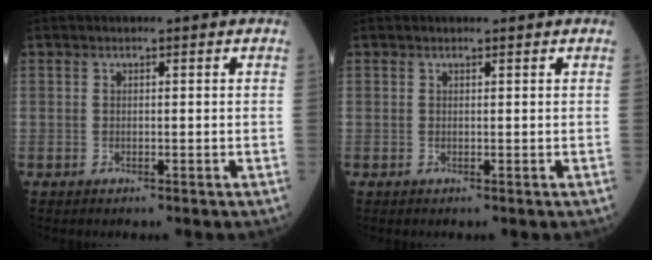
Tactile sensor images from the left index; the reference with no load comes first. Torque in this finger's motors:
{"motor_torque": [0.05, 0.03, 0.00, -0.01]}